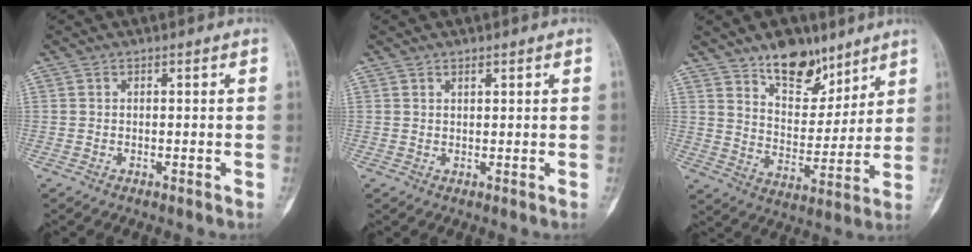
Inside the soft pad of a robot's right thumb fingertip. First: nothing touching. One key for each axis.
{"total": 0.9, "fx": 0.6, "fy": 0.5, "fz": 0.5, "tx": 0.003, "ty": -0.003, "tz": 0.008}
{"total": 12.8, "fx": 9.0, "fy": 6.9, "fz": 5.9, "tx": -0.050, "ty": -0.063, "tz": 0.155}